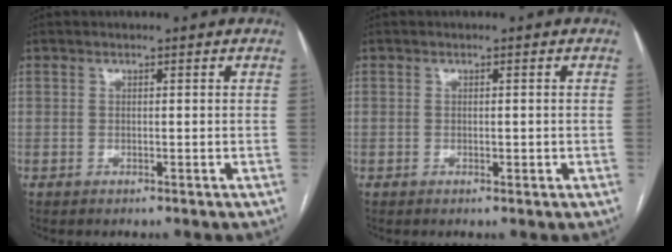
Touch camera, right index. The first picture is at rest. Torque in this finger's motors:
{"motor_torque": [-0.34, 0.70, 0.02, 0.02]}